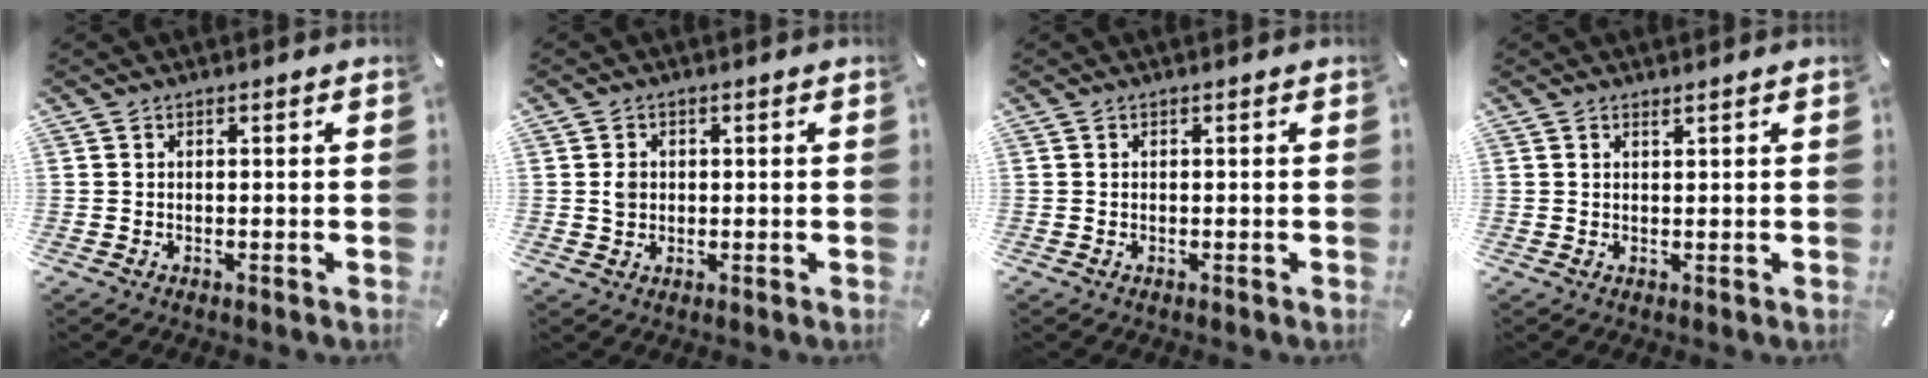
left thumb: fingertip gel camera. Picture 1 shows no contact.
{"total": 2.3, "force": [0.3, 2.1, 0.9], "torque": [-0.012, 0.003, 0.002]}
{"total": 0.0}
{"total": 0.9, "force": [0.8, 0.0, 0.3], "torque": [-0.006, -0.001, 0.016]}